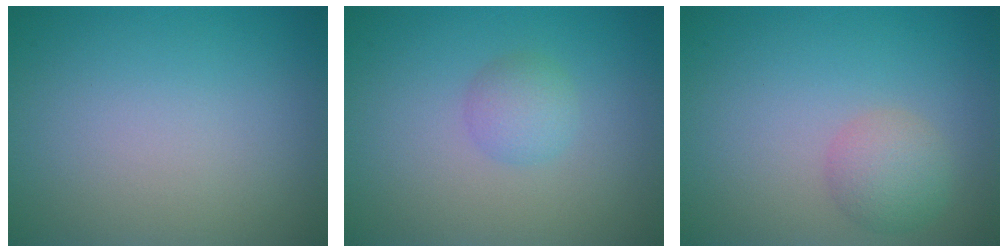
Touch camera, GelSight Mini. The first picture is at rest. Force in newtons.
{"total": 1.8, "press": 1.8, "slide": 0.0}
{"total": 2.6, "press": 2.6, "slide": 0.0}